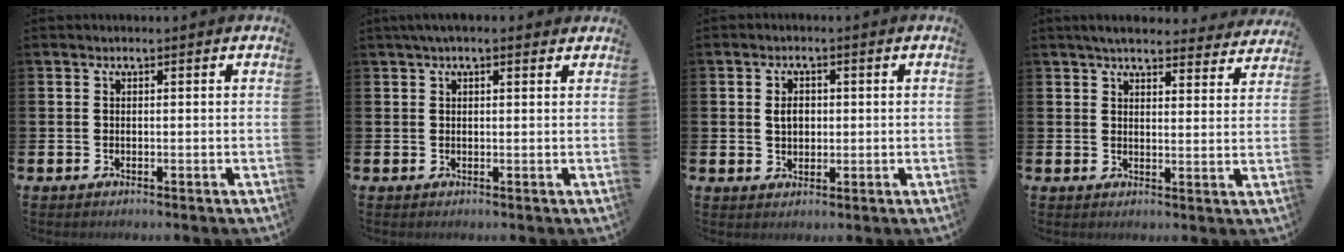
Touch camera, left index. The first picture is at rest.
{"total": 1.8, "force": [1.3, 0.5, 1.1], "torque": [-0.019, 0.006, 0.022]}
{"total": 2.7, "force": [0.5, 2.0, 1.8], "torque": [-0.017, 0.001, 0.004]}
{"total": 4.5, "force": [4.3, 0.9, 1.2], "torque": [-0.026, -0.025, 0.073]}